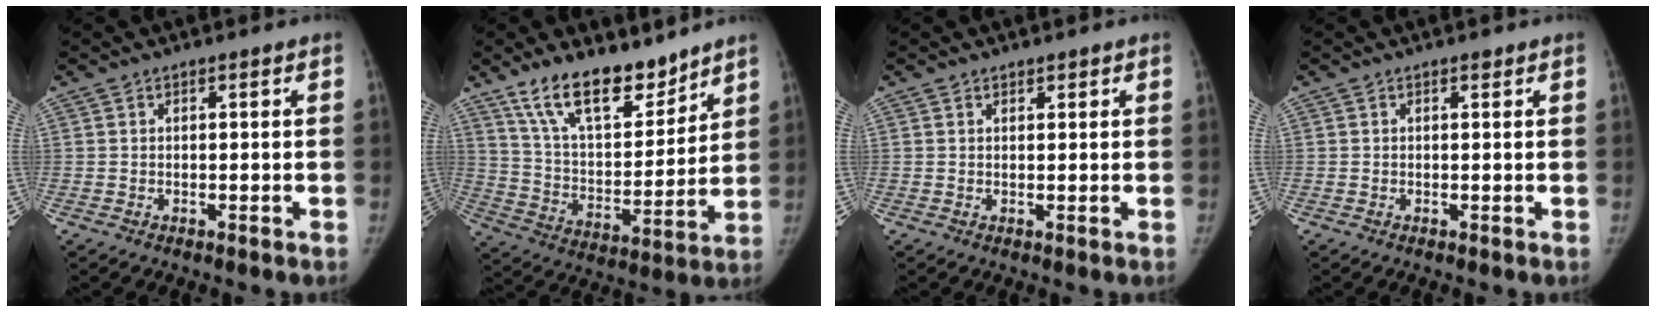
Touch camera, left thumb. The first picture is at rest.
{"total": 17.0, "force": [12.6, 6.9, 9.0], "torque": [-0.111, -0.080, 0.230]}
{"total": 1.1, "force": [0.9, 0.6, 0.3], "torque": [0.007, -0.005, 0.010]}
{"total": 0.6, "force": [0.4, 0.3, 0.3], "torque": [-0.003, -0.003, 0.005]}